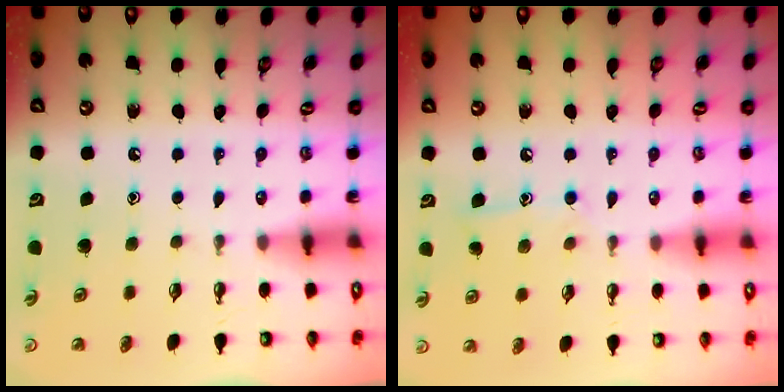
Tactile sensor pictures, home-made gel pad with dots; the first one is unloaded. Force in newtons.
{"total": 7.9, "press": 7.9, "slide": 0.4}